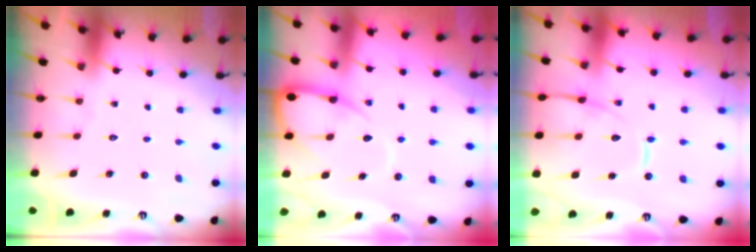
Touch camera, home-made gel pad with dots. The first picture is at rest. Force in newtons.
{"total": 10.1, "press": 10.1, "slide": 1.0}
{"total": 15.5, "press": 15.4, "slide": 1.4}